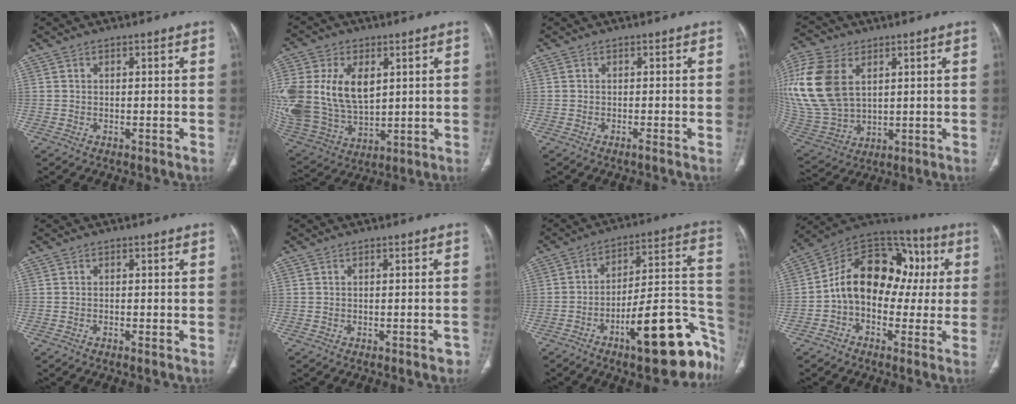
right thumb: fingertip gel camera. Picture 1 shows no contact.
{"total": 22.9, "force": [4.7, 15.1, 16.6], "torque": [-0.370, -0.005, 0.107]}
{"total": 0.7, "force": [-0.5, -0.1, 0.4], "torque": [-0.009, -0.001, -0.009]}
{"total": 22.0, "force": [6.1, 14.7, 15.1], "torque": [-0.355, -0.010, 0.128]}
{"total": 0.7, "force": [-0.3, 0.2, 0.6], "torque": [-0.016, 0.000, -0.006]}
{"total": 1.8, "force": [-1.1, 0.6, 1.2], "torque": [-0.010, 0.004, -0.014]}
{"total": 24.4, "force": [-11.3, 7.8, 20.2], "torque": [-0.188, 0.090, -0.157]}
{"total": 17.2, "force": [0.2, 12.5, 11.9], "torque": [-0.143, 0.052, -0.012]}